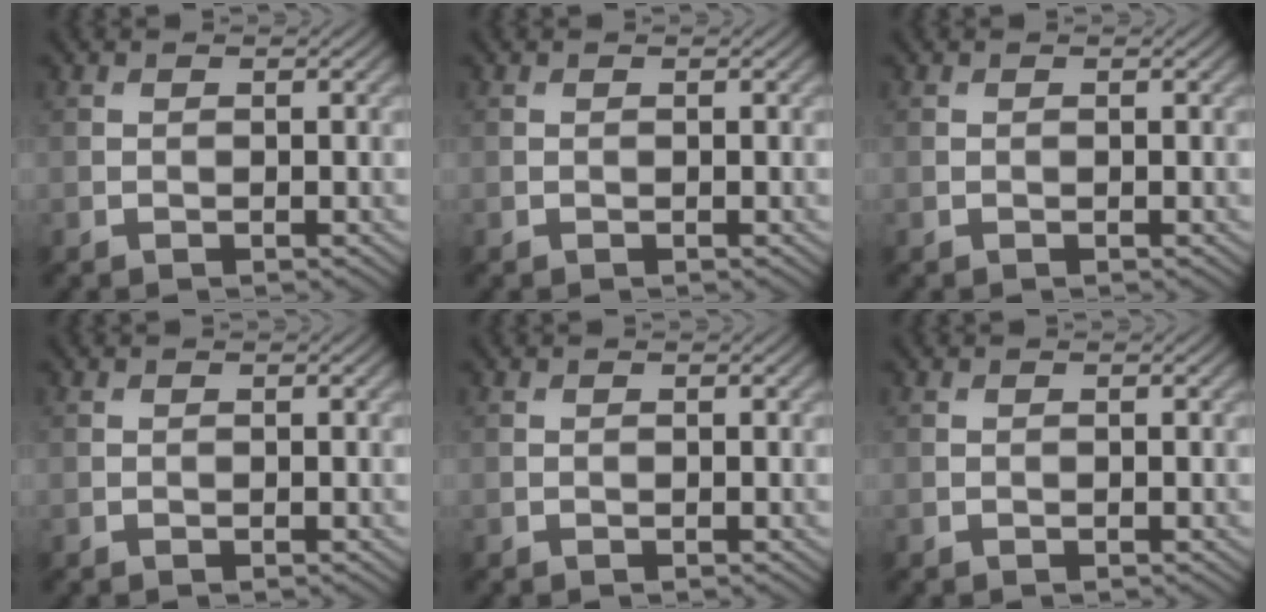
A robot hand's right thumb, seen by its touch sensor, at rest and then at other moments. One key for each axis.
{"total": 0.0}
{"total": 0.0}
{"total": 0.0}
{"total": 0.0}
{"total": 0.0}